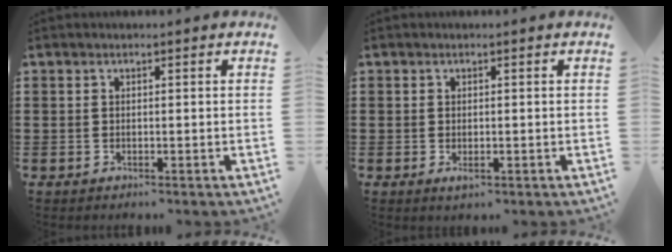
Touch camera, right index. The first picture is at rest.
{"total": 0.9, "force": [-0.2, 0.3, 0.8], "torque": [-0.016, -0.003, -0.003]}